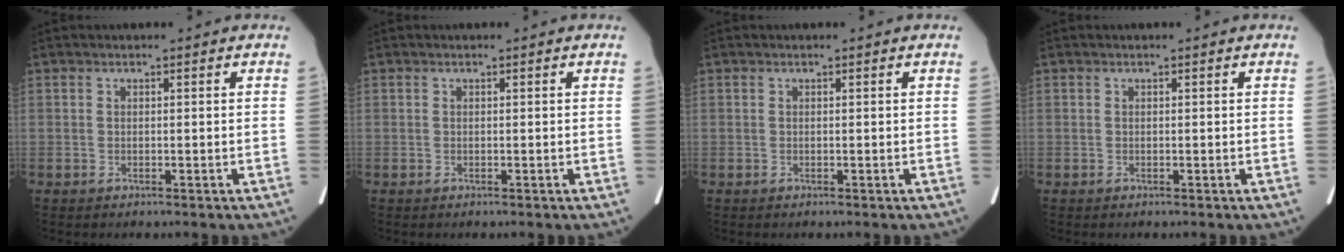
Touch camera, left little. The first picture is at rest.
{"total": 0.0}
{"total": 0.0}
{"total": 0.0}